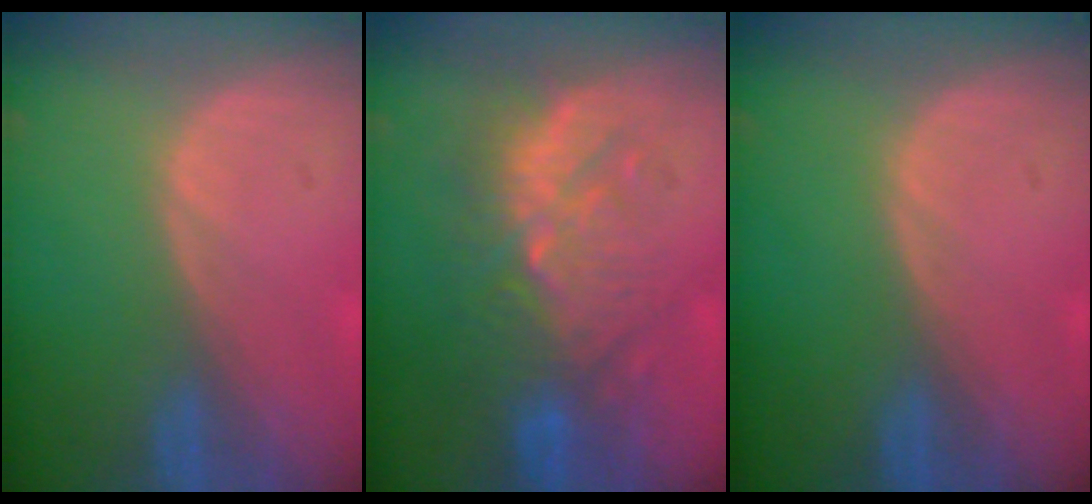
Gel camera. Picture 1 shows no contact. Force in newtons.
{"total": 9.1, "press": 9.0, "slide": 1.6}
{"total": 0.0}